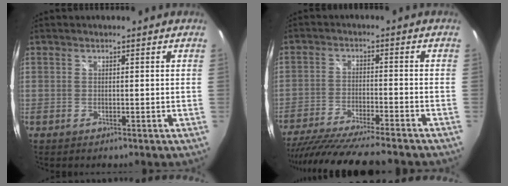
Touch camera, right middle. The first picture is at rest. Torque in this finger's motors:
{"motor_torque": [1.09, -1.05, 0.25, 0.10]}